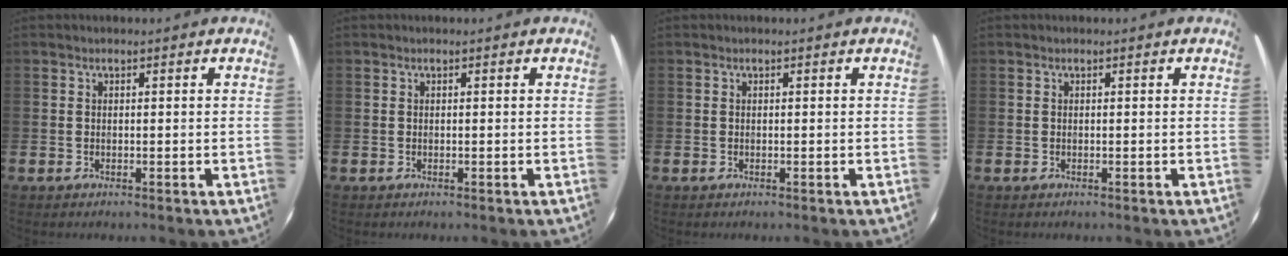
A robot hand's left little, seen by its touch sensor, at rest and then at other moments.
{"total": 0.0}
{"total": 0.0}
{"total": 0.0}